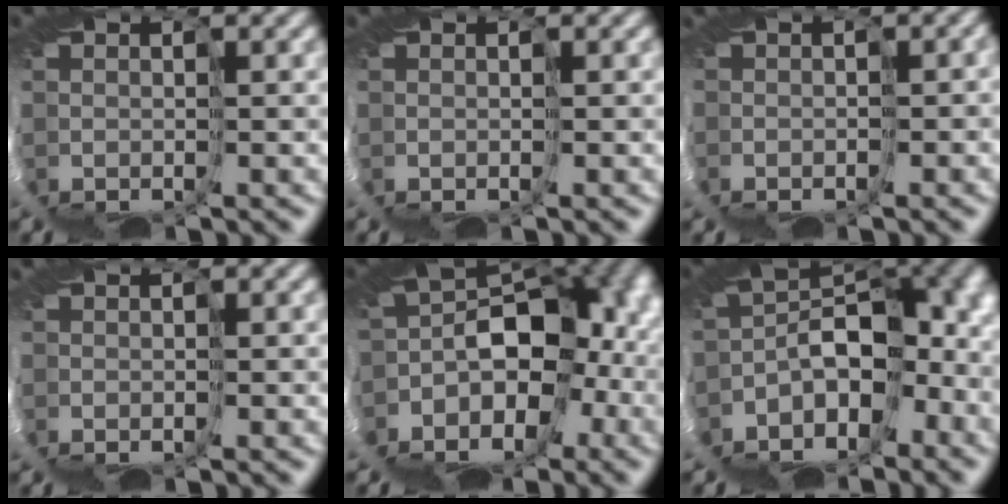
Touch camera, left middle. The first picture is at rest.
{"total": 0.0}
{"total": 2.6, "force": [-2.1, 1.0, 1.1], "torque": [-0.012, 0.004, -0.030]}
{"total": 1.0, "force": [-1.0, 0.3, 0.2], "torque": [-0.003, 0.002, -0.019]}
{"total": 11.5, "force": [-3.3, 7.9, 7.8], "torque": [-0.120, -0.007, -0.026]}
{"total": 10.2, "force": [-2.9, 6.0, 7.8], "torque": [-0.132, -0.004, -0.010]}